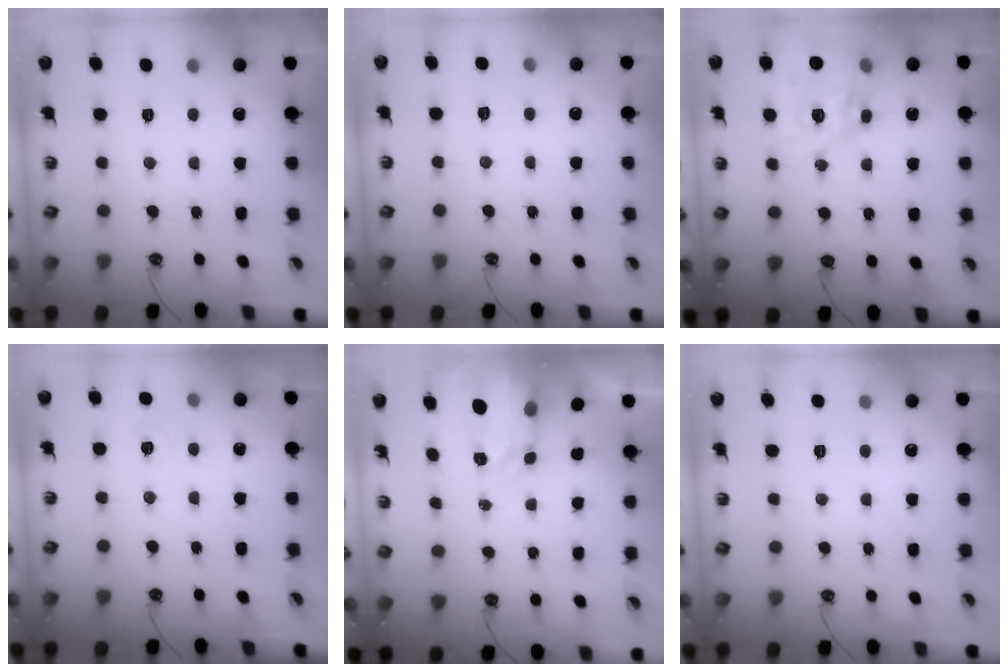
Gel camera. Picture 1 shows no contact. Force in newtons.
{"total": 2.7, "press": 2.7, "slide": 0.4}
{"total": 14.5, "press": 14.4, "slide": 1.2}
{"total": 4.9, "press": 4.9, "slide": 0.4}
{"total": 3.6, "press": 3.5, "slide": 0.4}
{"total": 0.0}